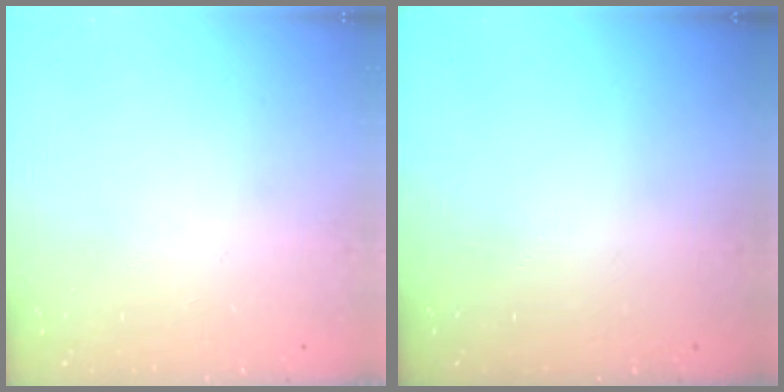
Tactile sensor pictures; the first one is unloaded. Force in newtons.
{"total": 0.0}